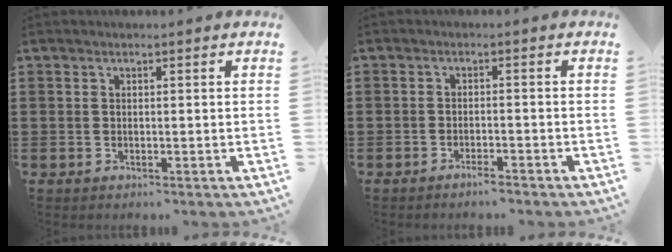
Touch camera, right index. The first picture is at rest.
{"total": 1.7, "force": [-1.6, 0.1, 0.8], "torque": [-0.016, -0.002, -0.028]}